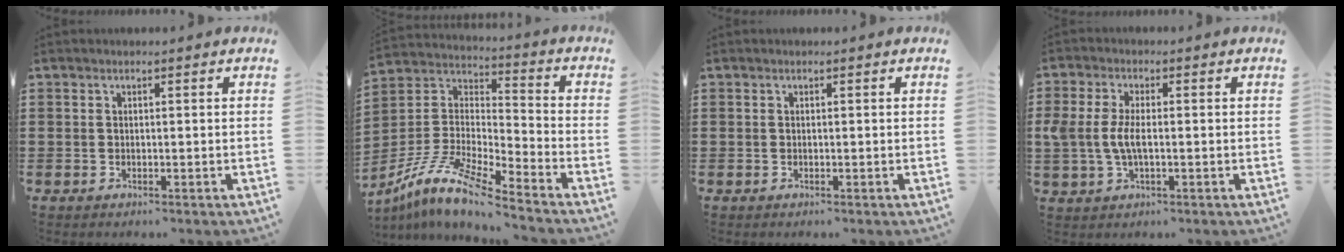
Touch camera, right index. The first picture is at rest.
{"total": 10.5, "force": [-8.6, 1.3, 5.8], "torque": [-0.140, 0.000, -0.182]}
{"total": 0.0}
{"total": 4.8, "force": [-0.4, 2.2, 4.3], "torque": [-0.113, -0.009, -0.019]}